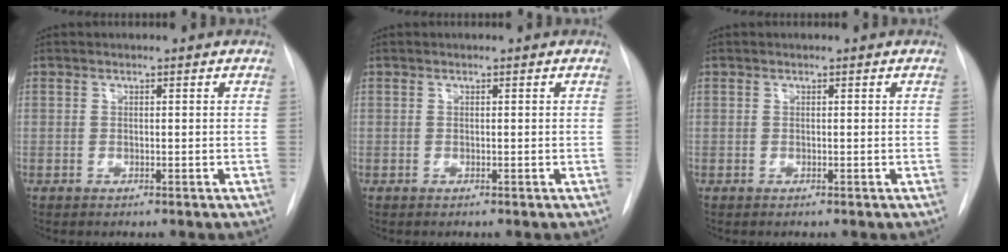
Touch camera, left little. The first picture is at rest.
{"total": 0.0}
{"total": 0.0}